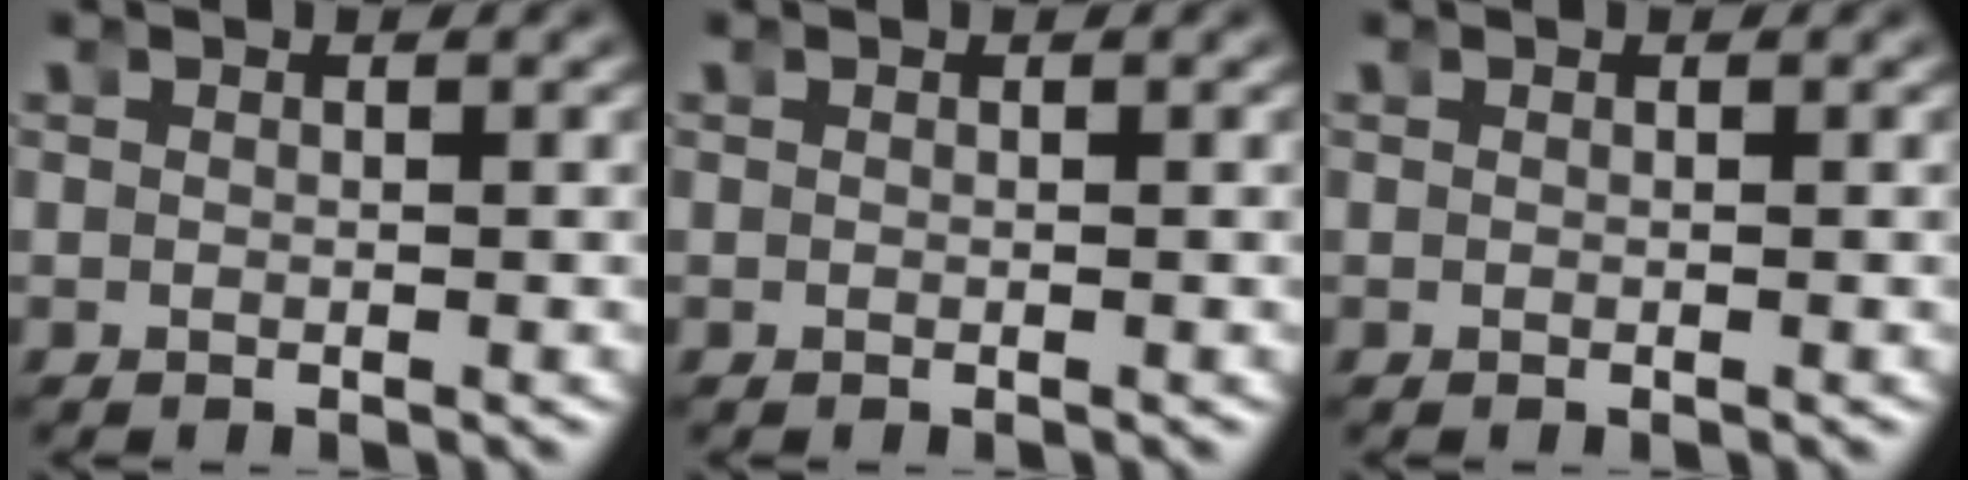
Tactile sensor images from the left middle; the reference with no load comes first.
{"total": 0.0}
{"total": 0.0}